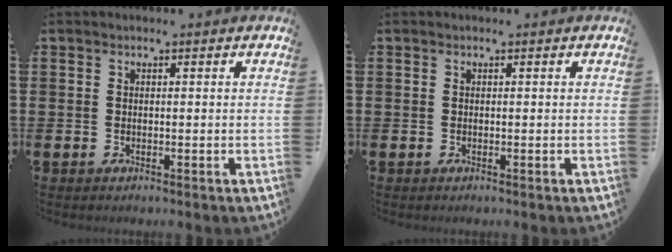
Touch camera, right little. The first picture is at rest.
{"total": 0.0}